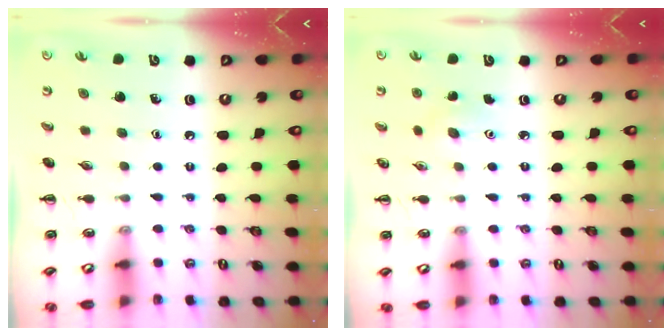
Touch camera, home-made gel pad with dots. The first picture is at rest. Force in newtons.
{"total": 3.0, "press": 2.8, "slide": 0.8}